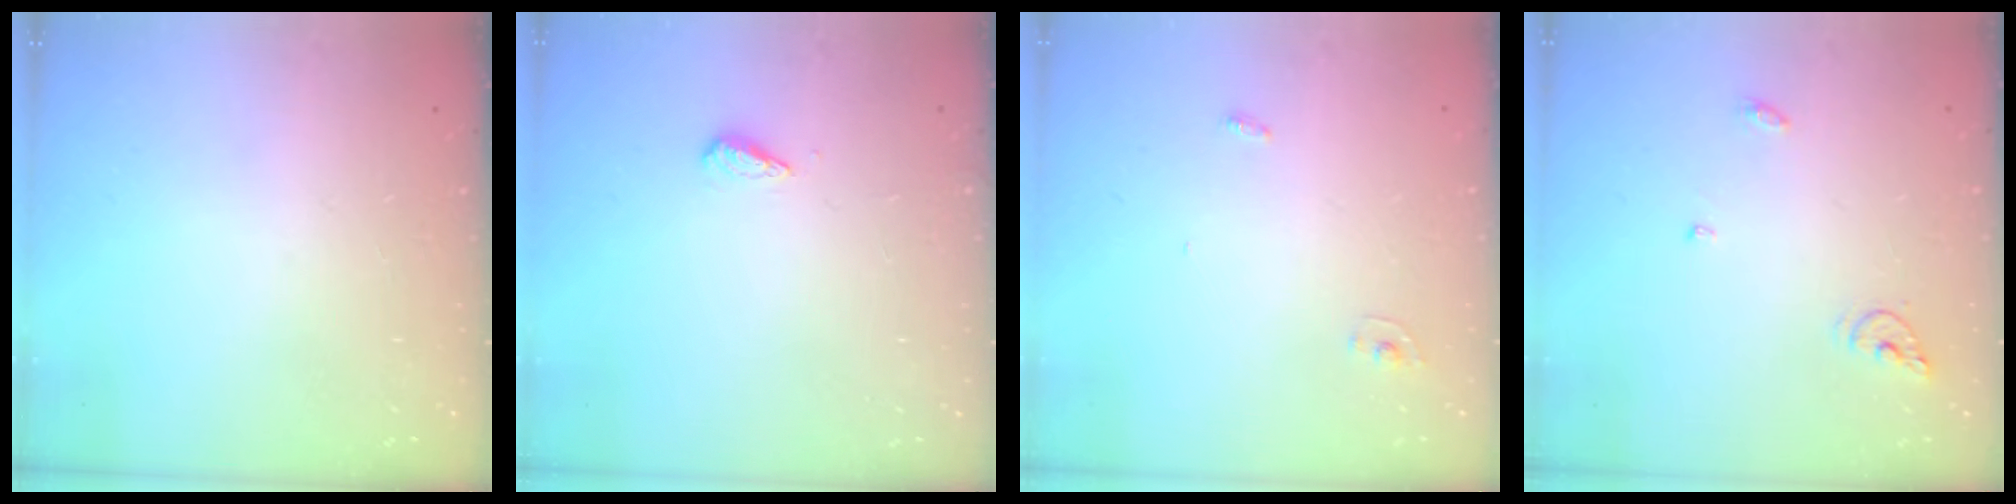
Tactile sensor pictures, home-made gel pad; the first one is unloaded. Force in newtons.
{"total": 2.7, "press": 2.6, "slide": 0.4}
{"total": 2.4, "press": 2.4, "slide": 0.2}
{"total": 5.8, "press": 5.8, "slide": 0.4}